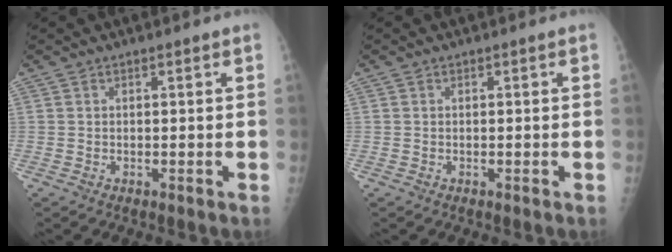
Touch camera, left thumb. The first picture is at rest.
{"total": 0.0}